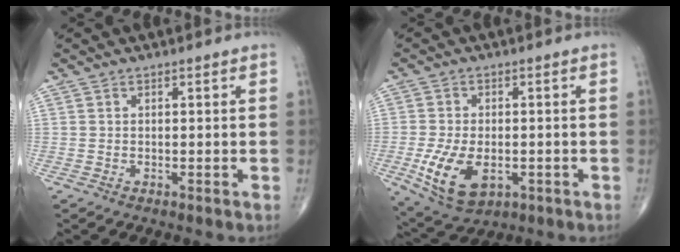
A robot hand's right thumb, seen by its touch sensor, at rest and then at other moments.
{"total": 10.9, "force": [-3.0, 6.3, 8.3], "torque": [-0.152, -0.004, -0.038]}